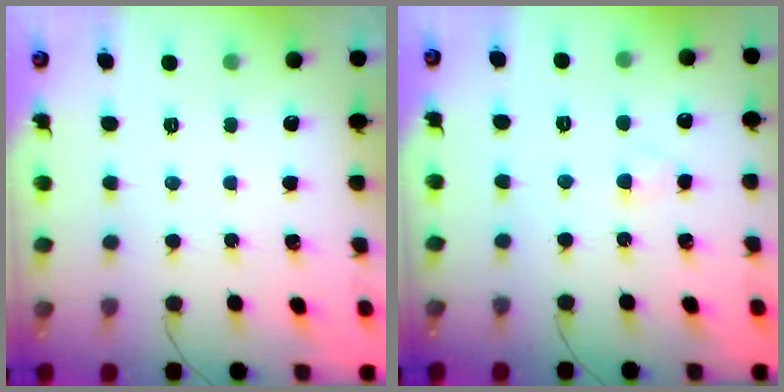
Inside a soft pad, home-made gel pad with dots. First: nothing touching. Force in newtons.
{"total": 1.8, "press": 1.5, "slide": 0.9}